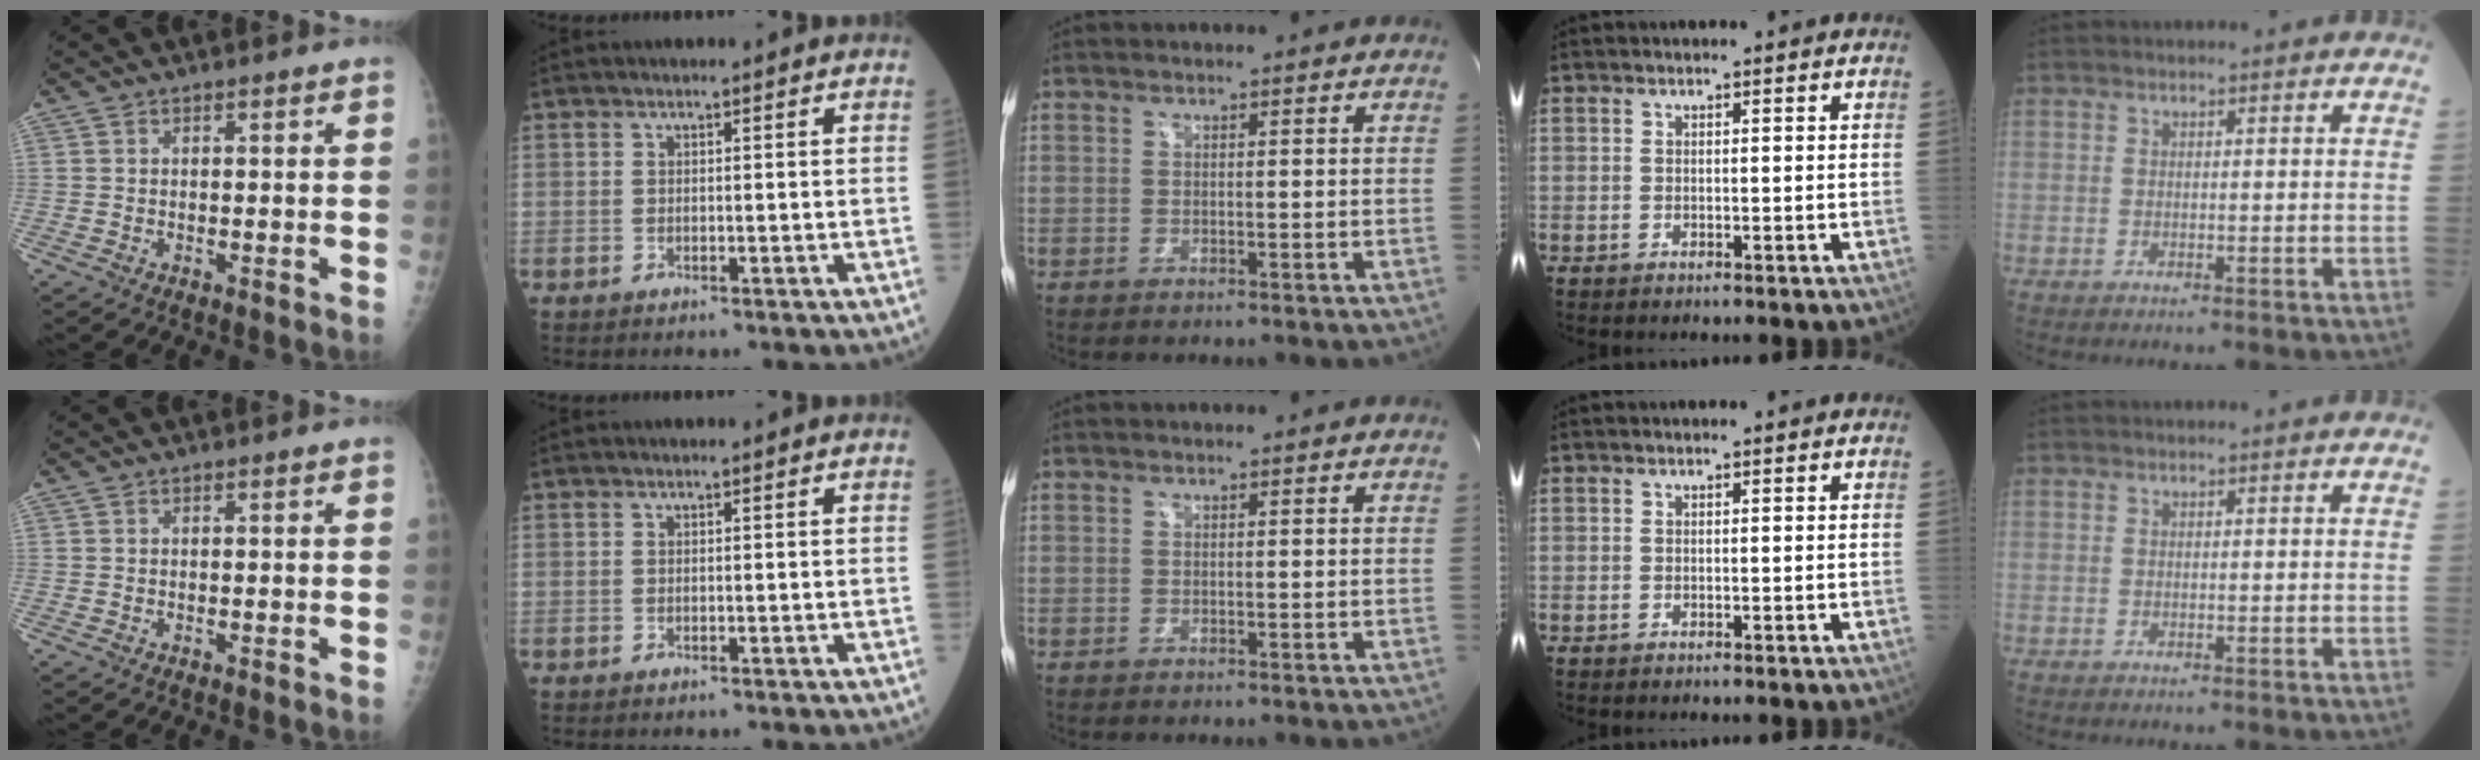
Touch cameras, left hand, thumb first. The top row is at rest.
{}